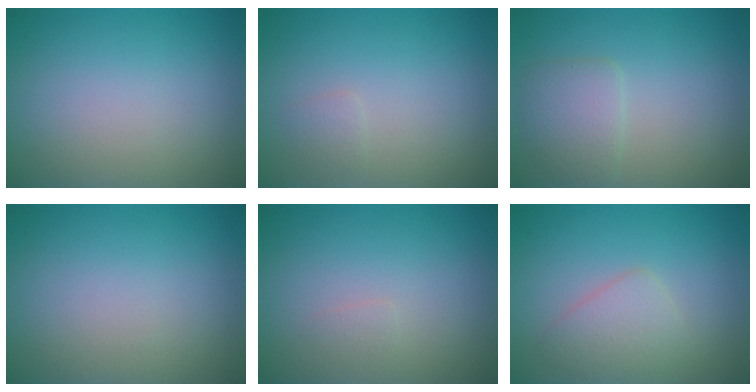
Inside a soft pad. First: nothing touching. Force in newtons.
{"total": 0.8, "press": 0.8, "slide": 0.1}
{"total": 2.4, "press": 2.4, "slide": 0.2}
{"total": 0.0}
{"total": 0.6, "press": 0.6, "slide": 0.0}
{"total": 2.5, "press": 2.5, "slide": 0.2}